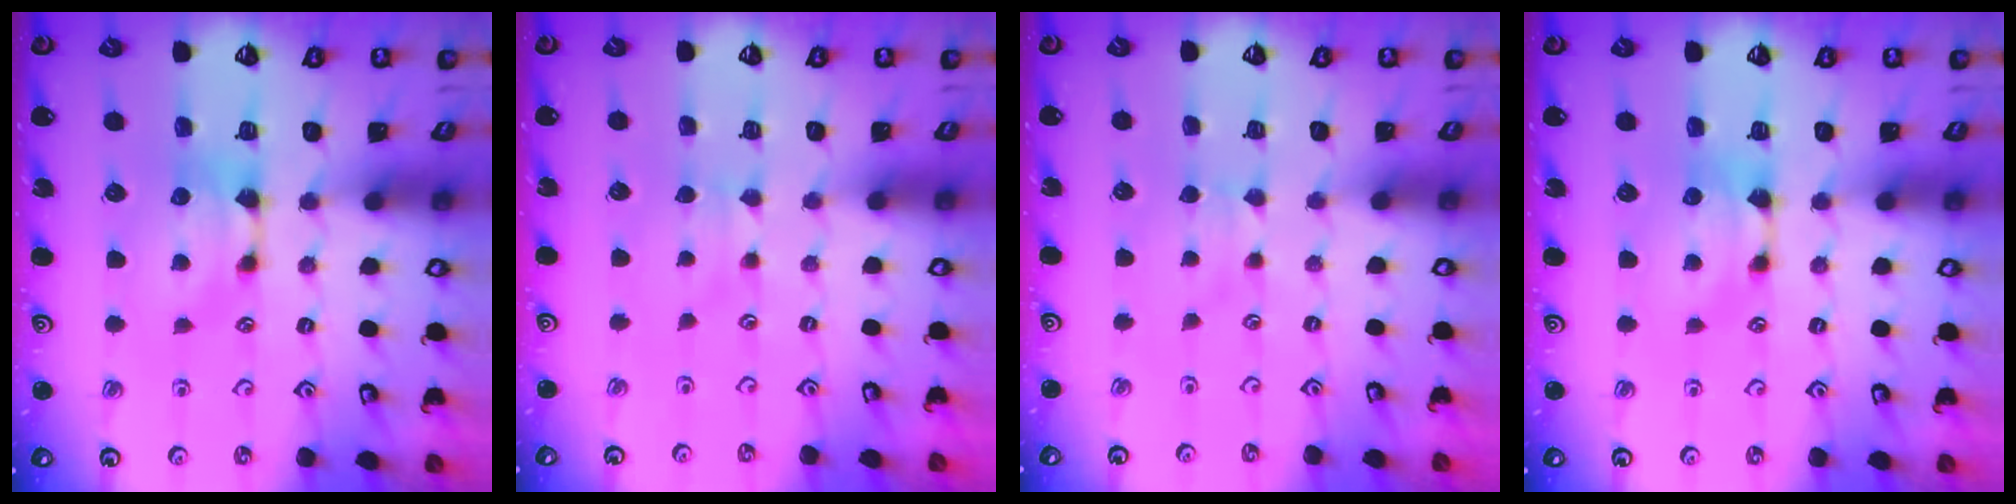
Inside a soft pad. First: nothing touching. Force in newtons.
{"total": 1.6, "press": 1.5, "slide": 0.5}
{"total": 2.4, "press": 2.3, "slide": 0.4}
{"total": 0.0}